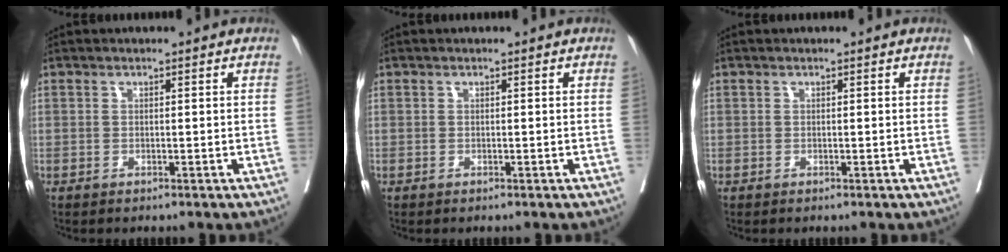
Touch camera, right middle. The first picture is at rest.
{"total": 0.0}
{"total": 0.0}